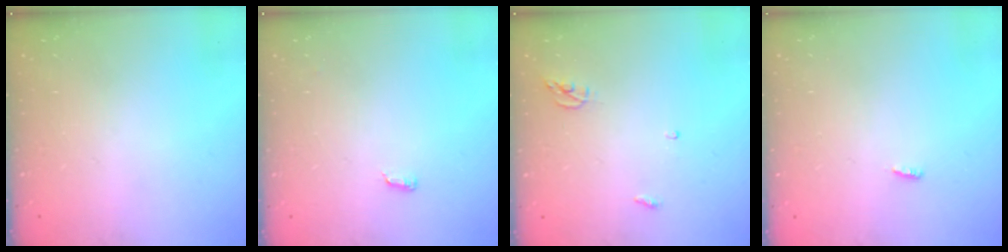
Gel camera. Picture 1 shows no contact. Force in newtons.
{"total": 6.4, "press": 3.8, "slide": 5.1}
{"total": 3.6, "press": 3.6, "slide": 0.3}
{"total": 2.8, "press": 2.7, "slide": 0.8}